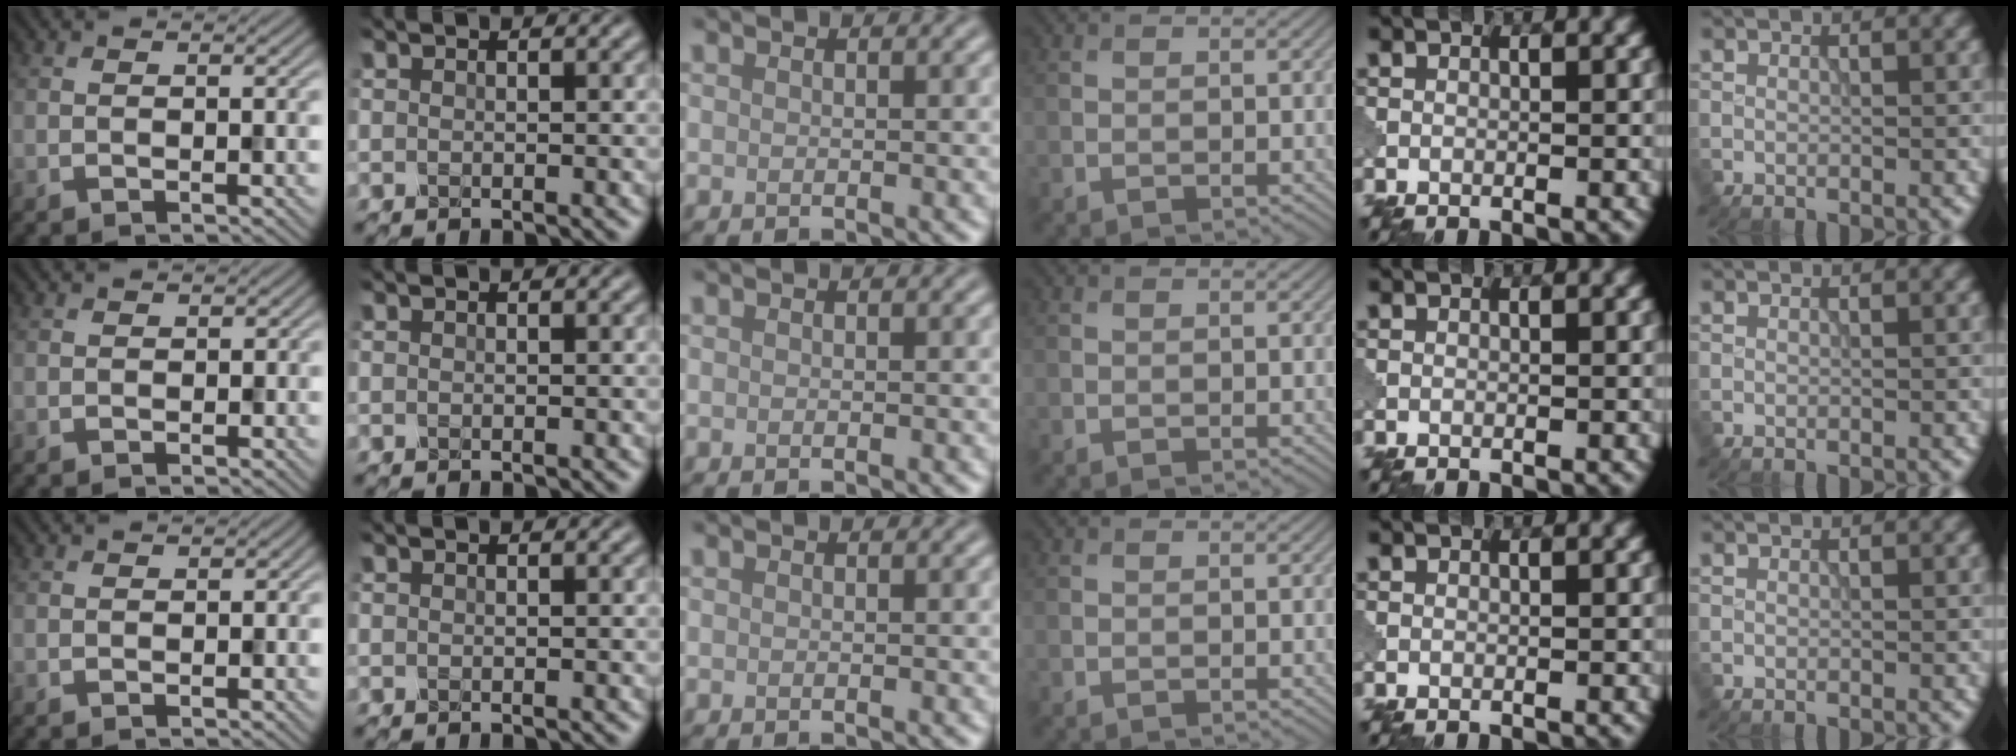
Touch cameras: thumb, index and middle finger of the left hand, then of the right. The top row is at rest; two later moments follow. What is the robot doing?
{"motion": "shake", "object": "medicine bottle"}